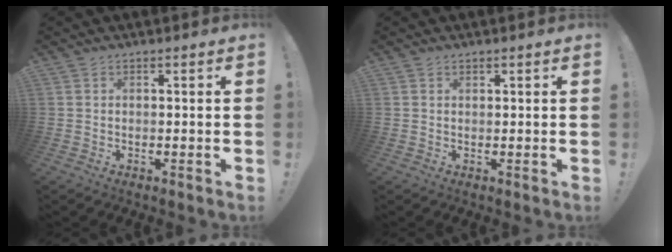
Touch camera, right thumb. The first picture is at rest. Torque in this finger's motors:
{"motor_torque": [-0.08, 0.17, 0.29, -0.24, -0.03]}